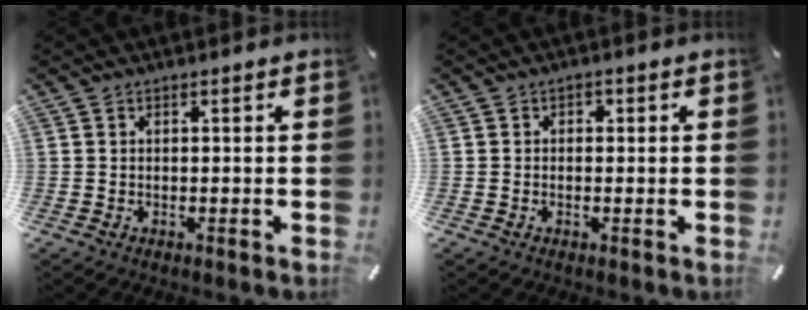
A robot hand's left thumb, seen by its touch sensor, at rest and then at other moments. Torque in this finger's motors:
{"motor_torque": [0.04, -0.13, 0.03, 0.01, 0.01]}